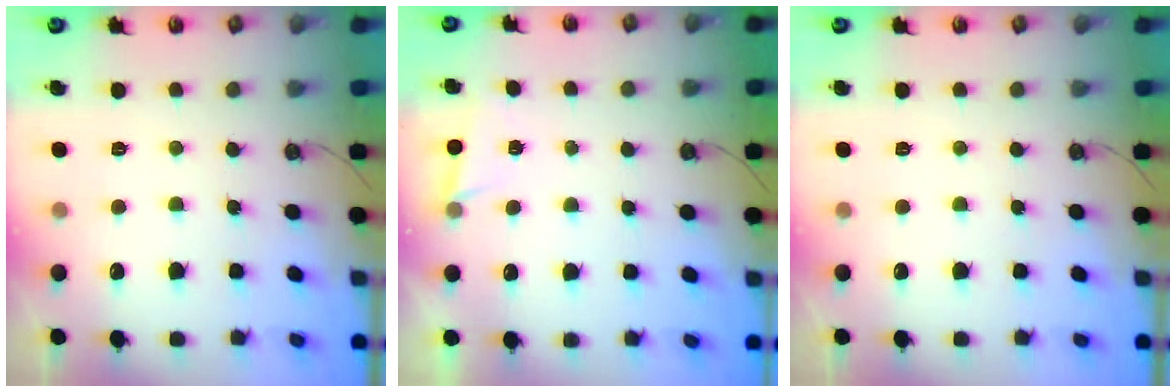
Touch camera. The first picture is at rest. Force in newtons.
{"total": 2.7, "press": 2.6, "slide": 1.0}
{"total": 0.0}